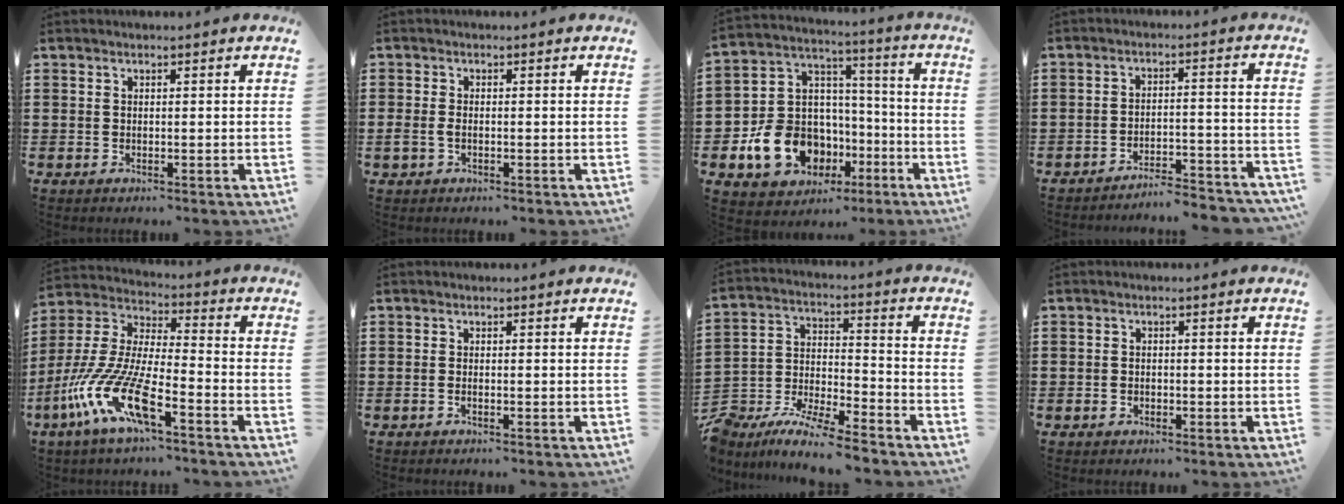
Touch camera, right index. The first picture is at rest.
{"total": 1.6, "force": [-0.6, 1.0, 1.2], "torque": [-0.031, -0.003, -0.013]}
{"total": 13.3, "force": [-5.8, 10.3, 6.1], "torque": [-0.153, 0.029, -0.094]}
{"total": 4.5, "force": [-4.4, -0.1, 0.8], "torque": [-0.019, -0.004, -0.091]}
{"total": 13.2, "force": [-8.2, 2.7, 10.0], "torque": [-0.241, -0.014, -0.168]}
{"total": 0.5, "force": [-0.4, 0.0, 0.4], "torque": [-0.008, -0.005, -0.005]}
{"total": 6.7, "force": [-6.6, 0.0, 1.2], "torque": [-0.033, -0.009, -0.137]}
{"total": 0.9, "force": [-0.6, 0.6, 0.3], "torque": [-0.007, -0.002, -0.011]}